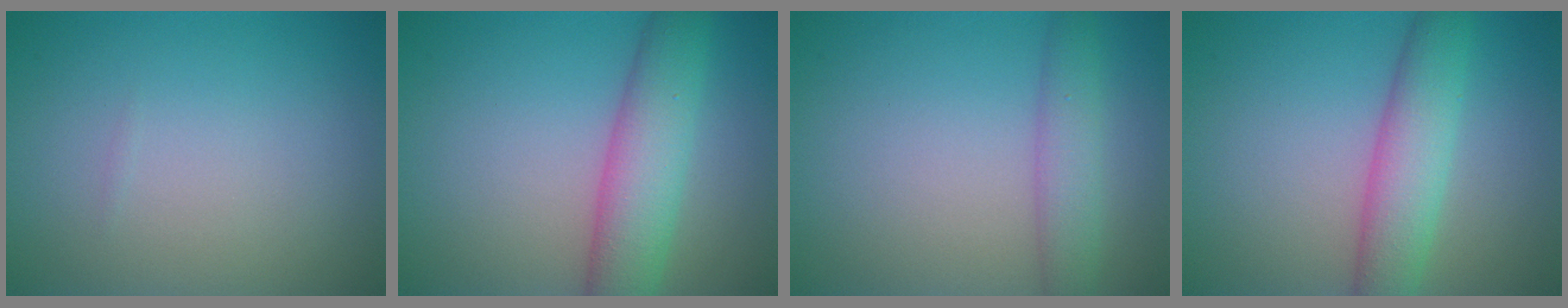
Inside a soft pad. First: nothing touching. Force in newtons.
{"total": 5.9, "press": 5.9, "slide": 0.2}
{"total": 3.0, "press": 3.0, "slide": 0.1}
{"total": 4.7, "press": 4.7, "slide": 0.1}